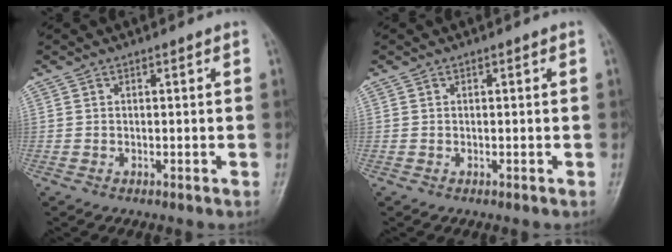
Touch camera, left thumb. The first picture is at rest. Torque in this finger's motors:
{"motor_torque": [0.00, 0.00, 0.00, 0.00, 0.00]}